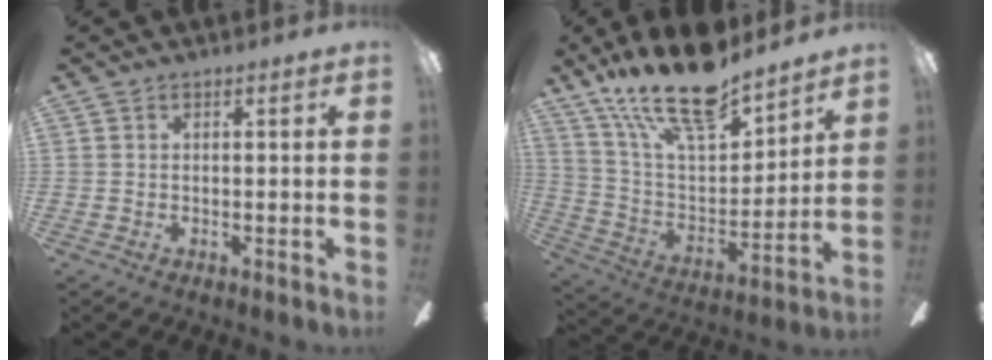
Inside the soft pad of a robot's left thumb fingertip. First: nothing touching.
{"total": 20.8, "force": [16.2, 6.9, 11.0], "torque": [-0.214, -0.100, 0.288]}